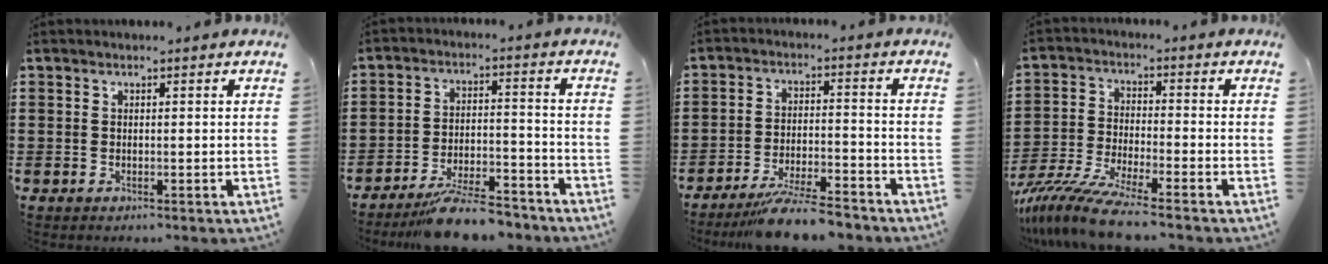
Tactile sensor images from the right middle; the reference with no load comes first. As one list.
[{"total": 8.0, "force": [-7.2, 1.1, 3.4], "torque": [-0.053, 0.018, -0.132]}, {"total": 7.6, "force": [-6.7, 0.2, 3.5], "torque": [-0.064, 0.000, -0.127]}, {"total": 8.1, "force": [-6.9, 0.1, 4.2], "torque": [-0.096, -0.011, -0.137]}]